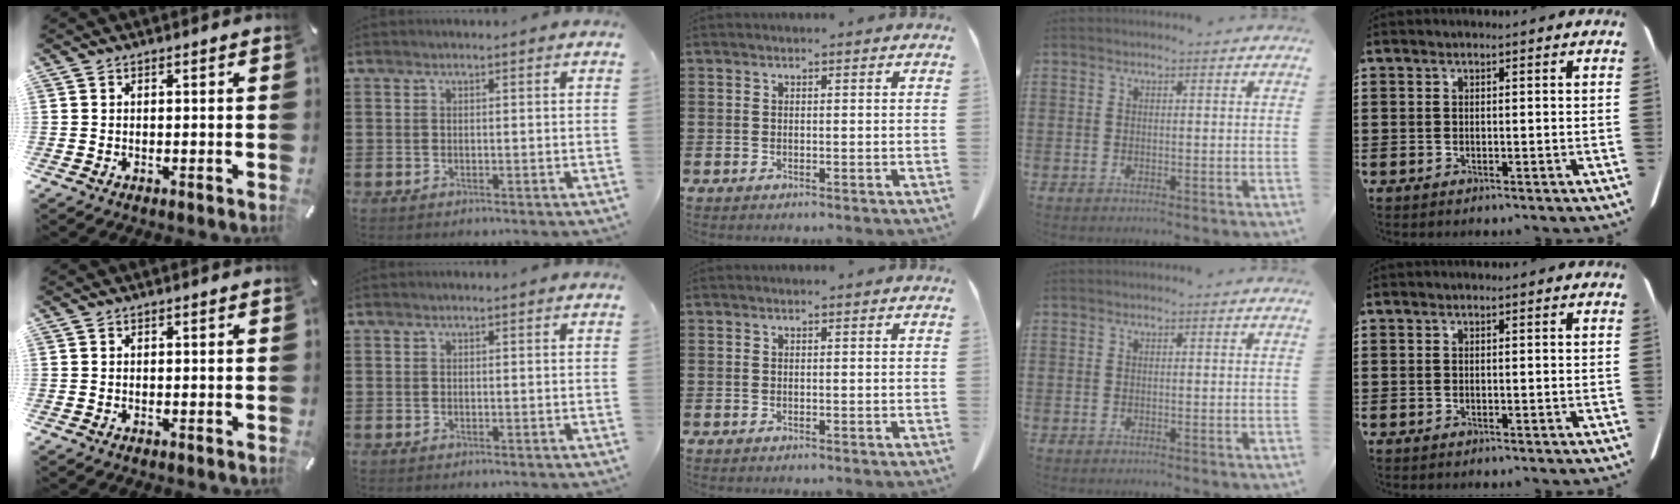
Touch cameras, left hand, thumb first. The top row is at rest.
{}